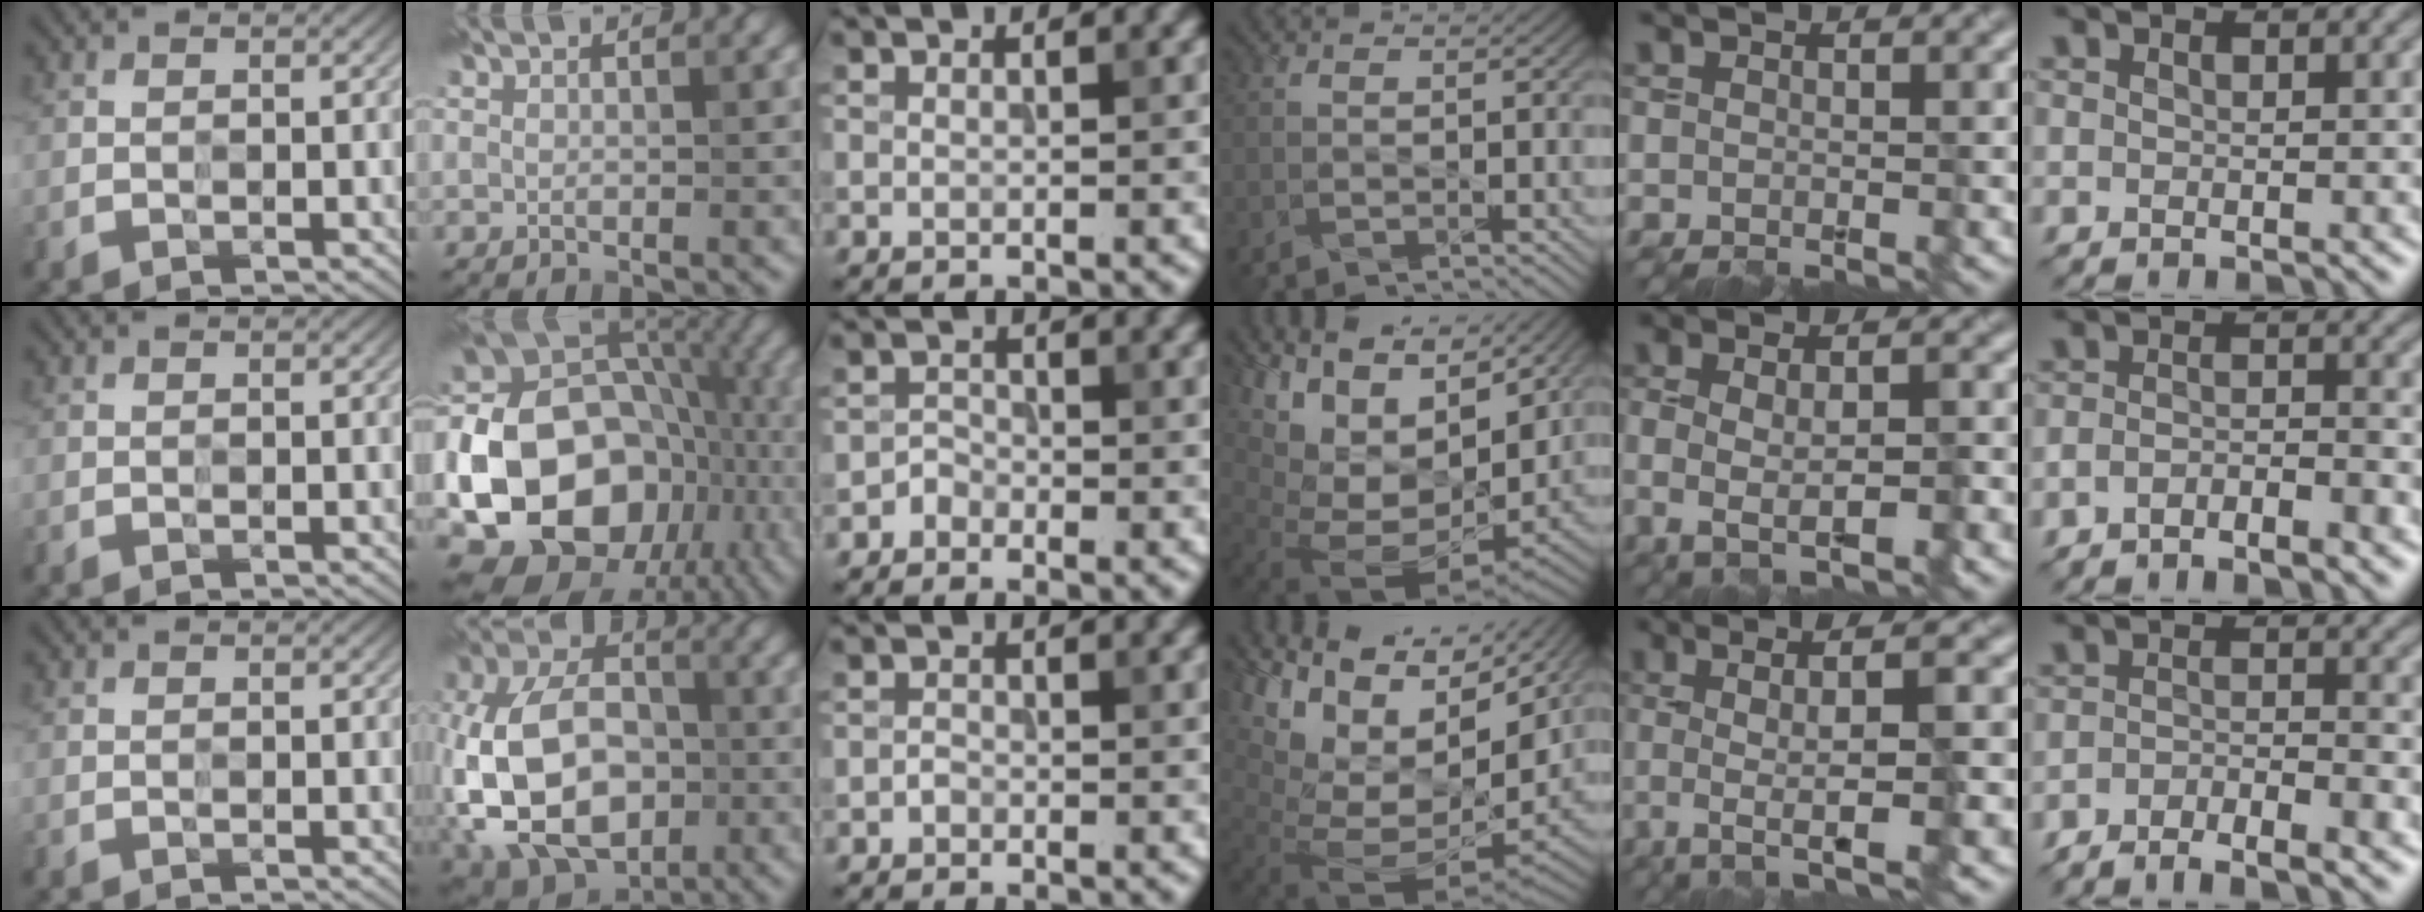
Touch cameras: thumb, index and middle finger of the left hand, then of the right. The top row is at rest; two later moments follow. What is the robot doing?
{"motion": "wipe", "object": "paper plate"}